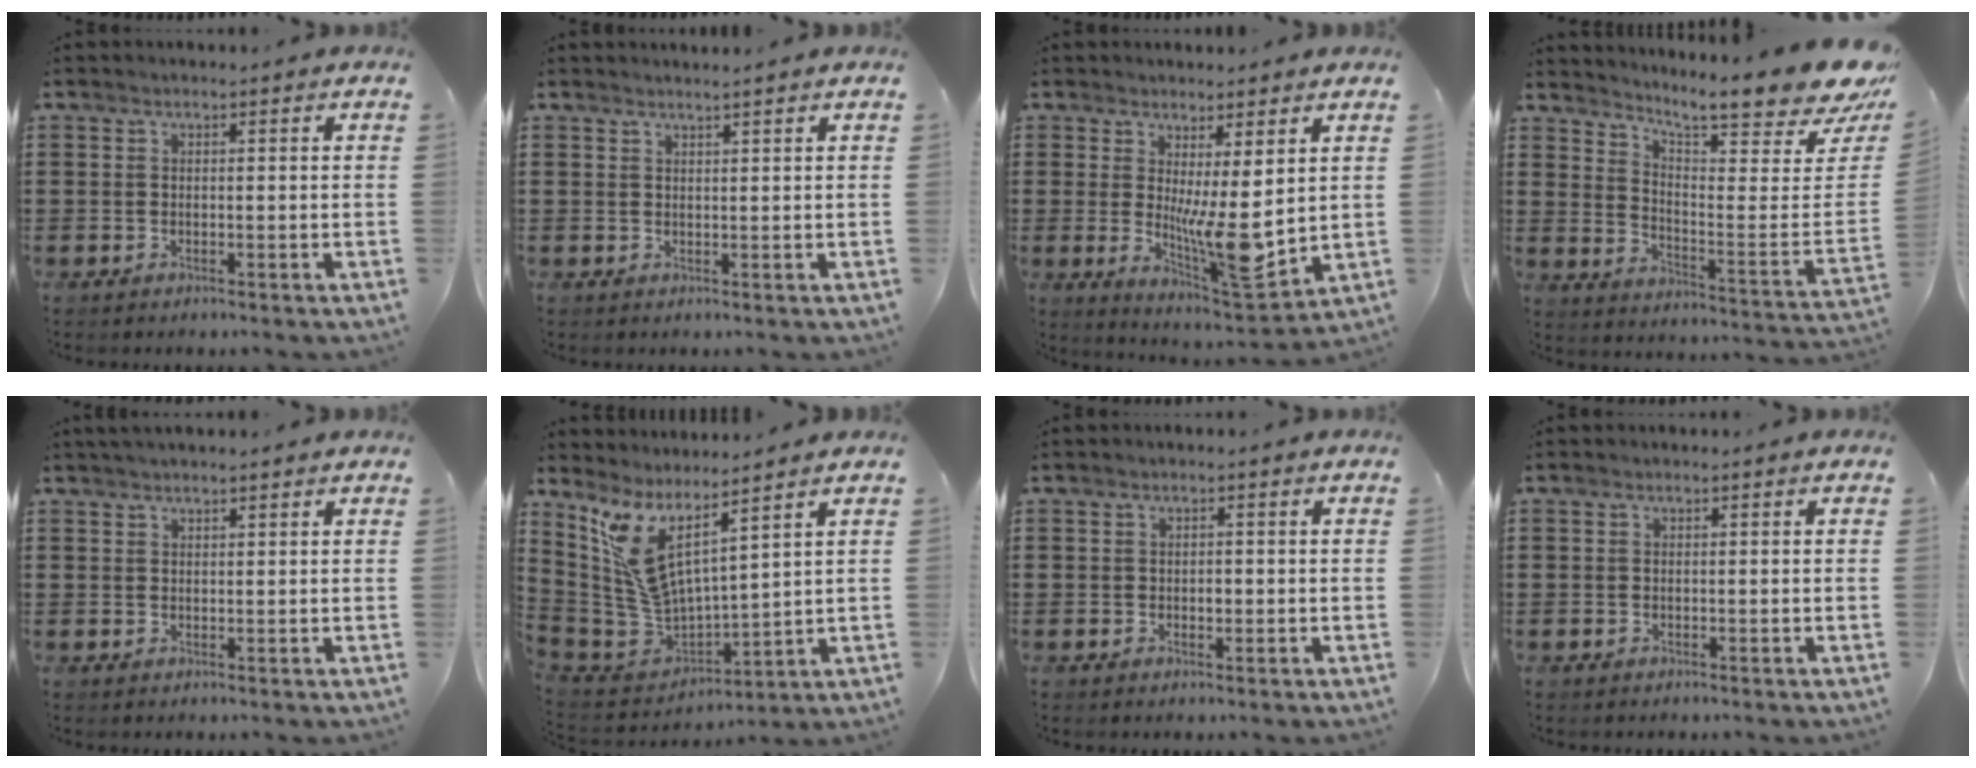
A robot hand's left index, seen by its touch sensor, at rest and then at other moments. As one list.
[{"total": 1.1, "force": [1.0, -0.4, 0.1], "torque": [-0.002, -0.003, 0.020]}, {"total": 8.6, "force": [0.9, 1.8, 8.4], "torque": [-0.147, -0.038, 0.015]}, {"total": 10.2, "force": [8.8, 0.1, 5.1], "torque": [-0.103, -0.079, 0.142]}, {"total": 1.4, "force": [1.4, 0.2, 0.3], "torque": [-0.008, 0.002, 0.026]}, {"total": 8.2, "force": [4.1, 2.7, 6.6], "torque": [-0.177, -0.061, 0.066]}, {"total": 1.1, "force": [0.0, 0.7, 0.8], "torque": [-0.018, 0.004, 0.000]}, {"total": 0.0}]